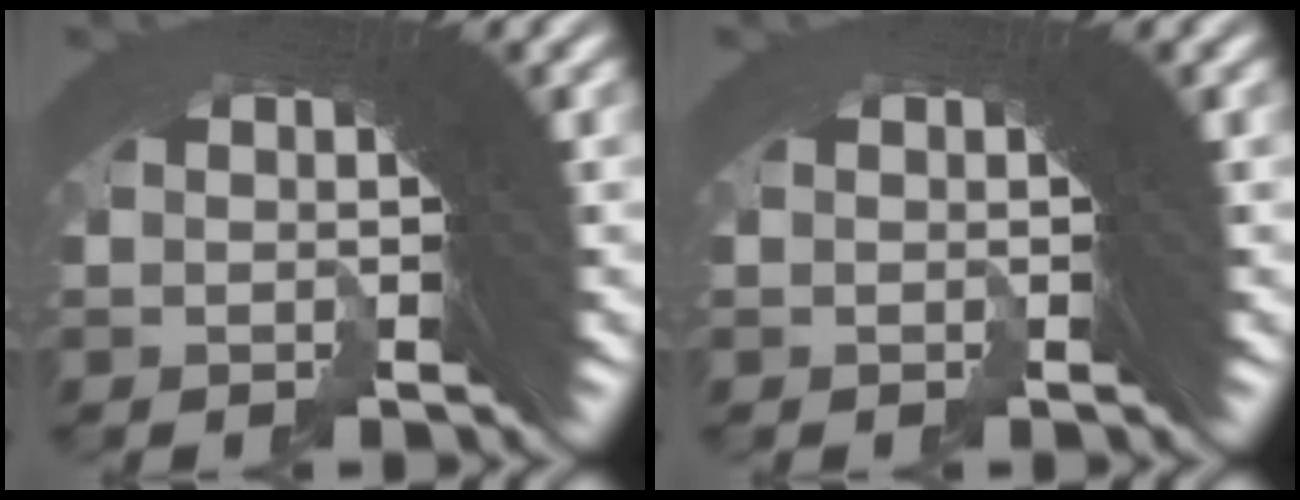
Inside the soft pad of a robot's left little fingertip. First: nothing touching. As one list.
[{"total": 0.0}]